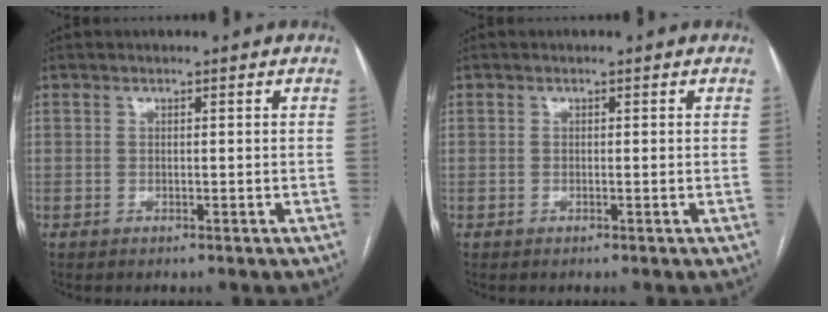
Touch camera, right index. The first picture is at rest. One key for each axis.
{"total": 0.0}